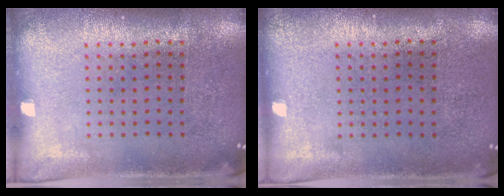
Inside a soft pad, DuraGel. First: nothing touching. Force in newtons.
{"total": 0.0}